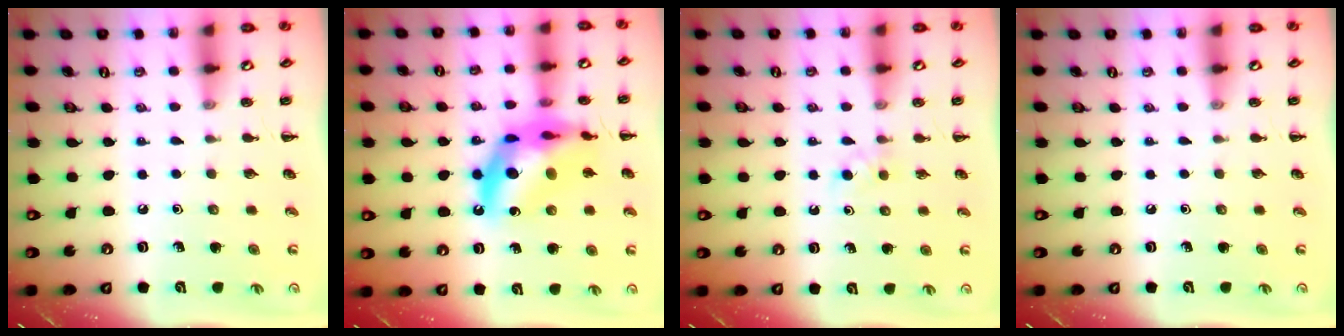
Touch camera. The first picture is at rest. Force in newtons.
{"total": 17.7, "press": 17.2, "slide": 4.5}
{"total": 2.6, "press": 2.3, "slide": 1.2}
{"total": 0.0}